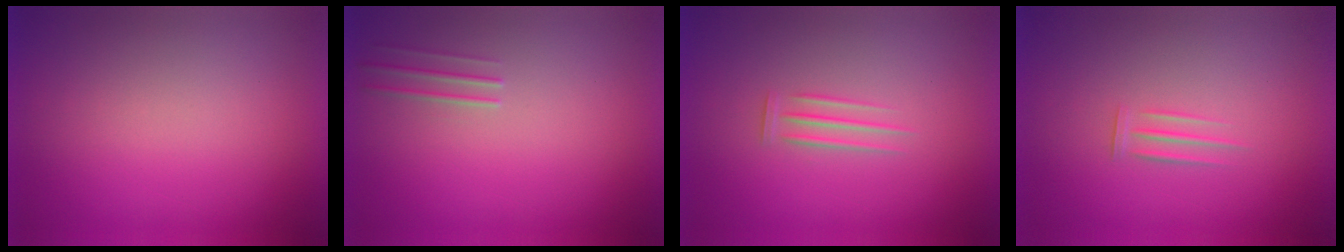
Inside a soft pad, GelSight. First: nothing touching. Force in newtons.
{"total": 1.3}
{"total": 1.3}
{"total": 1.9}